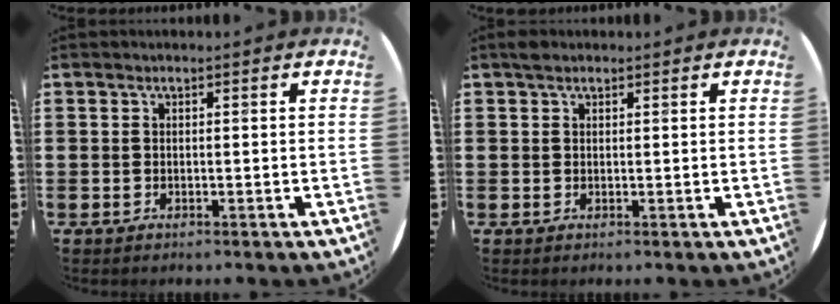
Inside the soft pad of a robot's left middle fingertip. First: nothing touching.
{"total": 0.9, "force": [0.8, 0.4, 0.2], "torque": [0.003, 0.000, 0.012]}